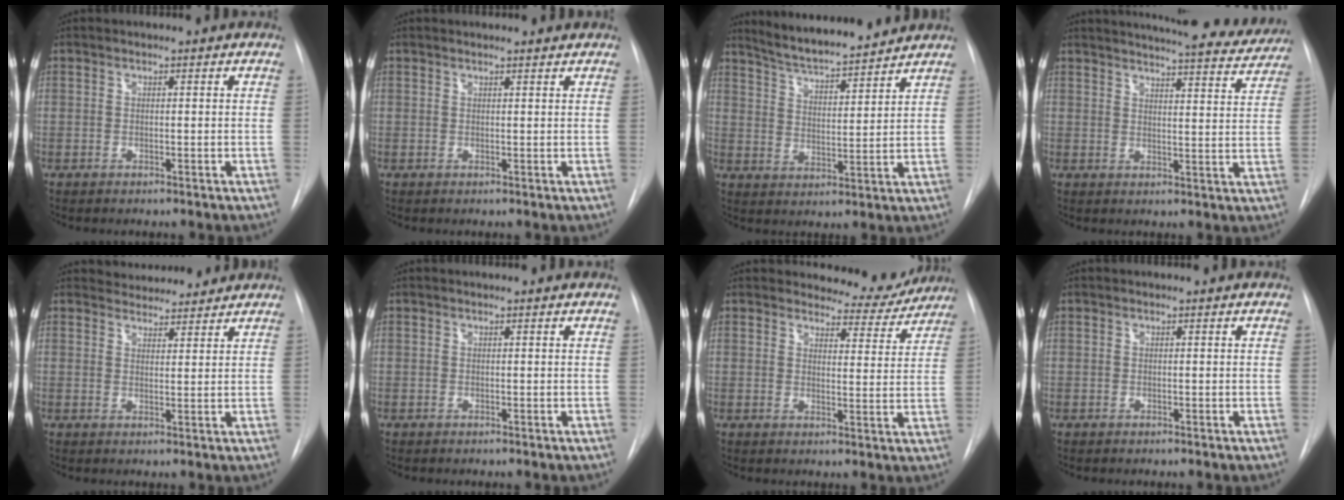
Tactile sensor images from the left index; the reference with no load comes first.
{"total": 2.5, "force": [2.5, 0.1, 0.4], "torque": [-0.009, 0.008, 0.026]}
{"total": 11.4, "force": [10.7, 0.7, 3.7], "torque": [-0.067, 0.005, 0.174]}
{"total": 18.7, "force": [17.7, 2.0, 5.7], "torque": [-0.074, -0.045, 0.205]}
{"total": 6.3, "force": [6.1, 1.7, 0.6], "torque": [-0.003, 0.013, 0.082]}
{"total": 0.0}
{"total": 6.8, "force": [6.6, 1.8, -0.2], "torque": [0.012, -0.021, 0.074]}
{"total": 0.0}